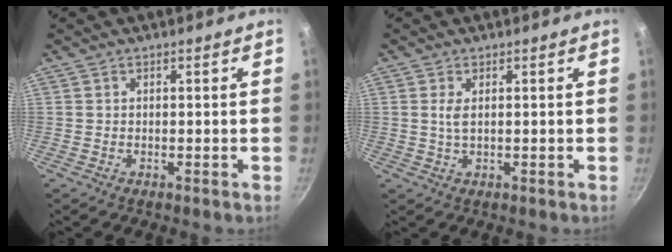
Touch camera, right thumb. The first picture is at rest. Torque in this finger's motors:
{"motor_torque": [-0.28, -0.27, 0.03, 0.52, -0.02]}